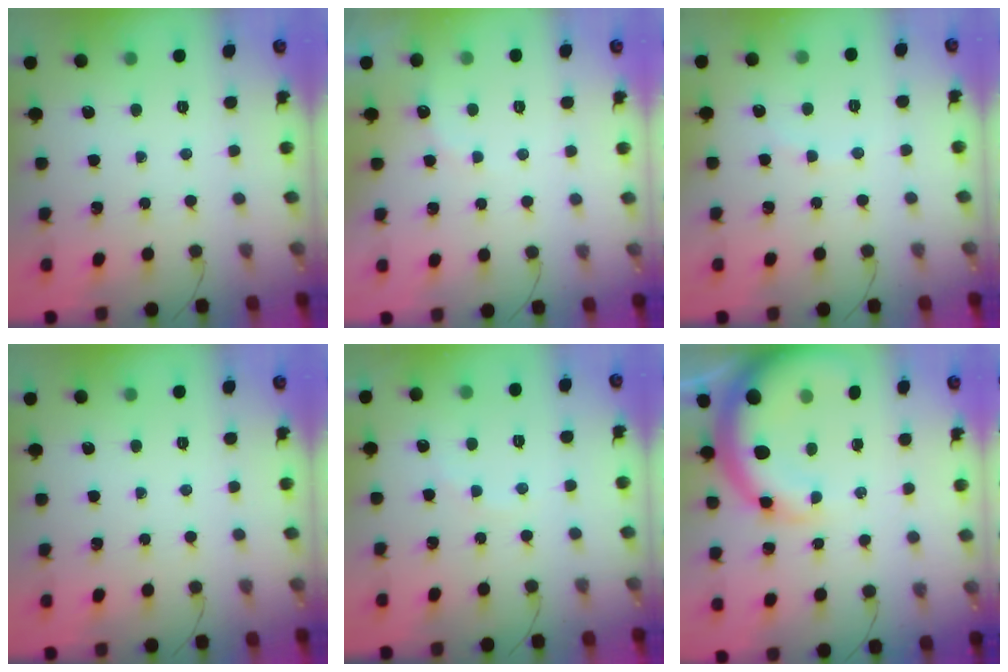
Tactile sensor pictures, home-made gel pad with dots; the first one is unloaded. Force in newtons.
{"total": 5.3, "press": 5.2, "slide": 1.0}
{"total": 3.6, "press": 3.4, "slide": 0.9}
{"total": 0.0}
{"total": 5.1, "press": 5.0, "slide": 0.8}
{"total": 10.9, "press": 10.7, "slide": 2.2}